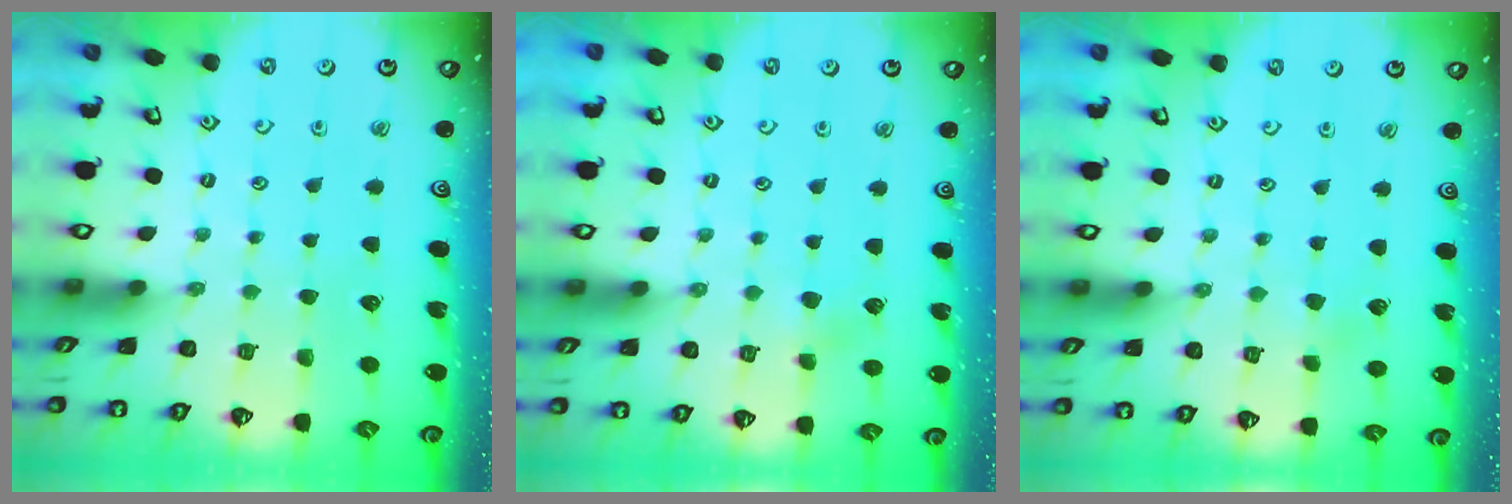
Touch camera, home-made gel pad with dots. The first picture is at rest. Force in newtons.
{"total": 2.2, "press": 2.1, "slide": 0.5}
{"total": 1.6, "press": 1.6, "slide": 0.0}